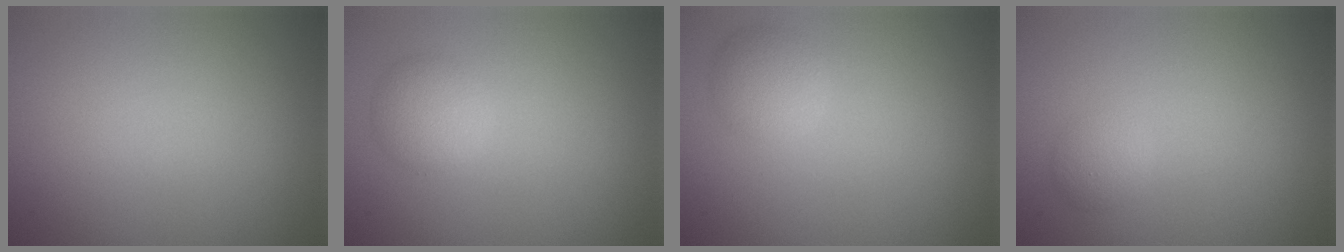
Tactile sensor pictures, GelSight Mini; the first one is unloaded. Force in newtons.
{"total": 2.4, "press": 2.4, "slide": 0.0}
{"total": 2.3, "press": 2.3, "slide": 0.2}
{"total": 1.2, "press": 1.2, "slide": 0.1}